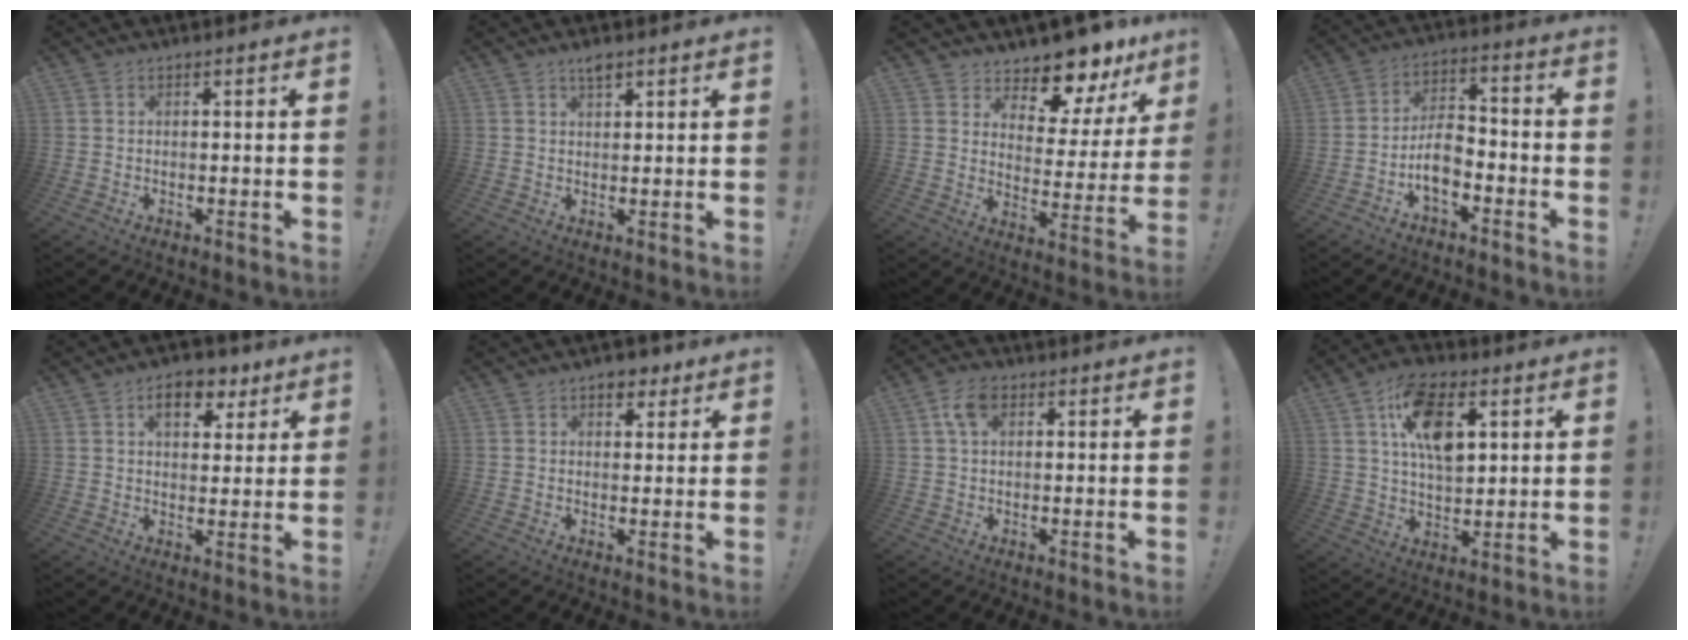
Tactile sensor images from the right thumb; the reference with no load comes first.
{"total": 3.0, "force": [2.1, 1.4, 1.7], "torque": [-0.018, -0.008, 0.035]}
{"total": 10.2, "force": [9.1, 3.4, 3.3], "torque": [-0.045, -0.093, 0.153]}
{"total": 8.6, "force": [-3.9, 5.0, 5.7], "torque": [-0.100, 0.017, -0.071]}
{"total": 9.1, "force": [4.6, 5.5, 5.6], "torque": [-0.061, -0.019, 0.079]}
{"total": 5.0, "force": [3.1, 3.3, 2.1], "torque": [-0.008, -0.015, 0.049]}
{"total": 6.5, "force": [2.3, 3.8, 4.7], "torque": [-0.078, 0.003, 0.043]}
{"total": 14.5, "force": [5.6, 8.0, 10.8], "torque": [-0.163, -0.003, 0.100]}